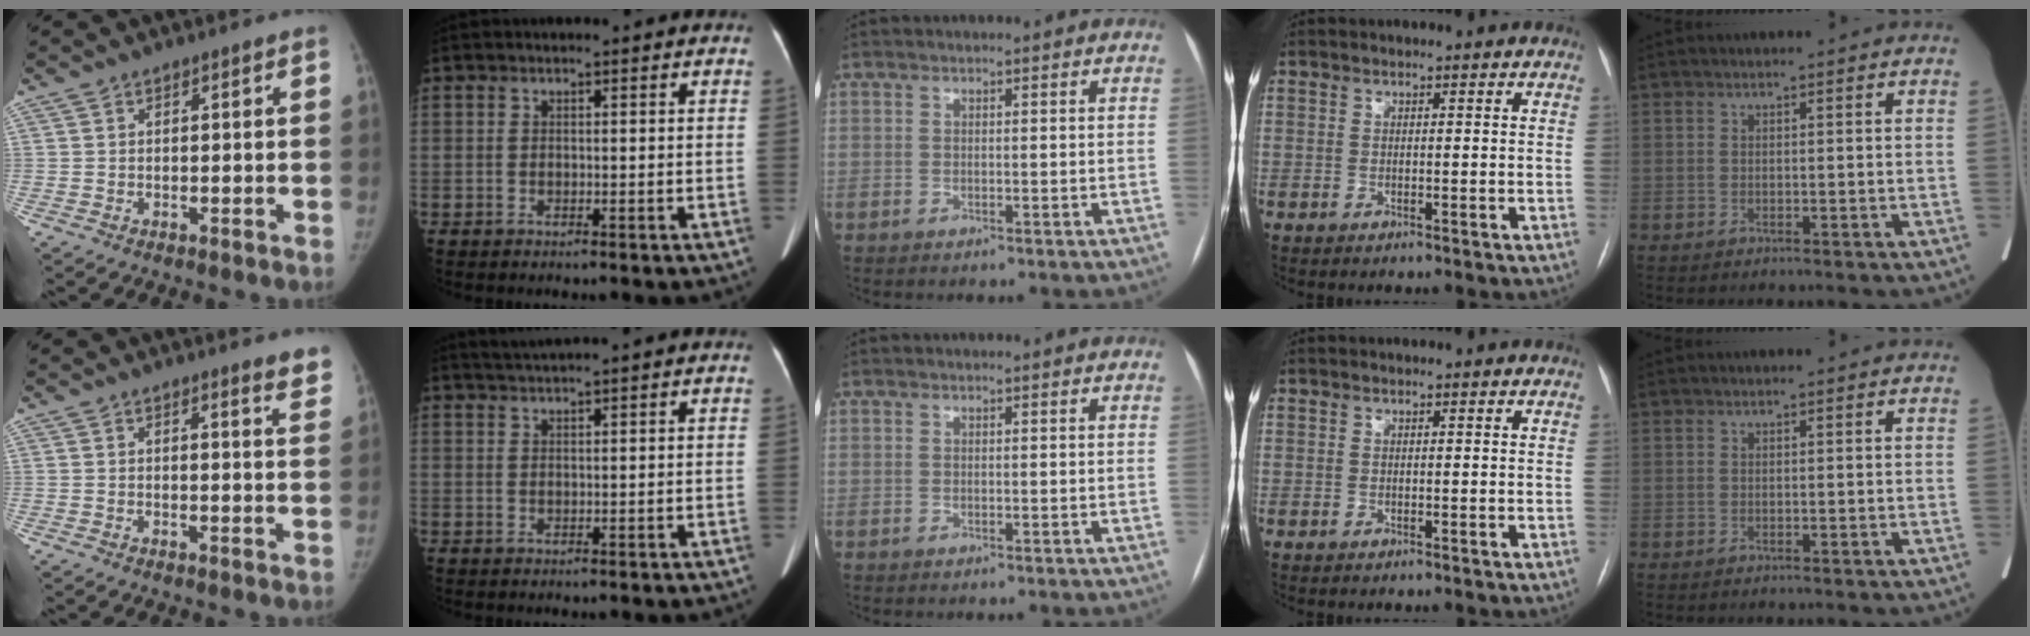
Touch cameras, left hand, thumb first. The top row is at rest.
{"thumb": {"total": 4.4, "force": [4.0, 0.6, 1.7], "torque": [-0.006, -0.024, 0.028]}, "index": {"total": 2.2, "force": [1.9, -0.9, 0.6], "torque": [-0.013, 0.009, 0.042]}}